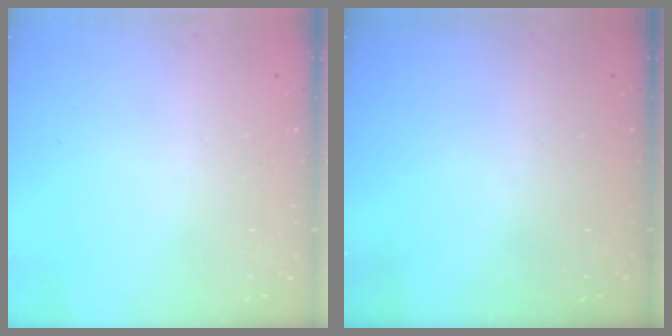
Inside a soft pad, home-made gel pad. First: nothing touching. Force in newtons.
{"total": 0.0}